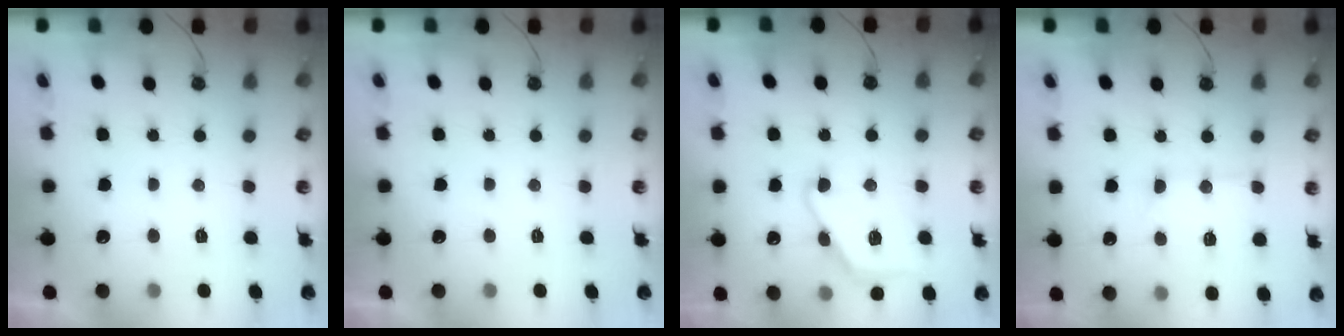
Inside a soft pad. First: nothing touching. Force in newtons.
{"total": 0.0}
{"total": 12.2, "press": 12.2, "slide": 0.6}
{"total": 12.0, "press": 11.9, "slide": 1.0}